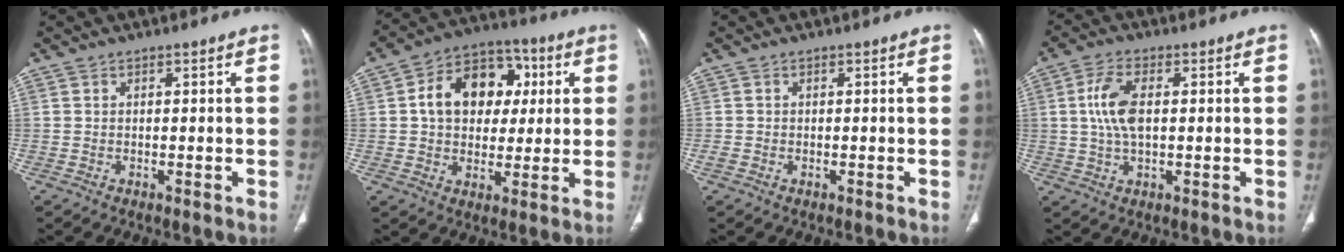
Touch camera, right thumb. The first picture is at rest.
{"total": 14.9, "force": [2.7, 11.1, 9.5], "torque": [-0.113, 0.015, 0.036]}
{"total": 0.8, "force": [-0.3, 0.5, 0.5], "torque": [-0.018, 0.000, -0.007]}
{"total": 7.6, "force": [0.9, 3.7, 6.5], "torque": [-0.141, 0.007, 0.017]}